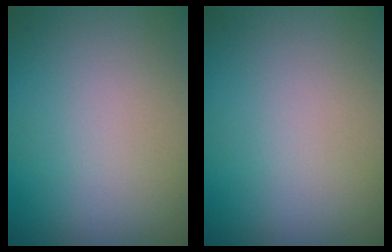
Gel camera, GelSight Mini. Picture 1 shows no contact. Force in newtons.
{"total": 0.0}